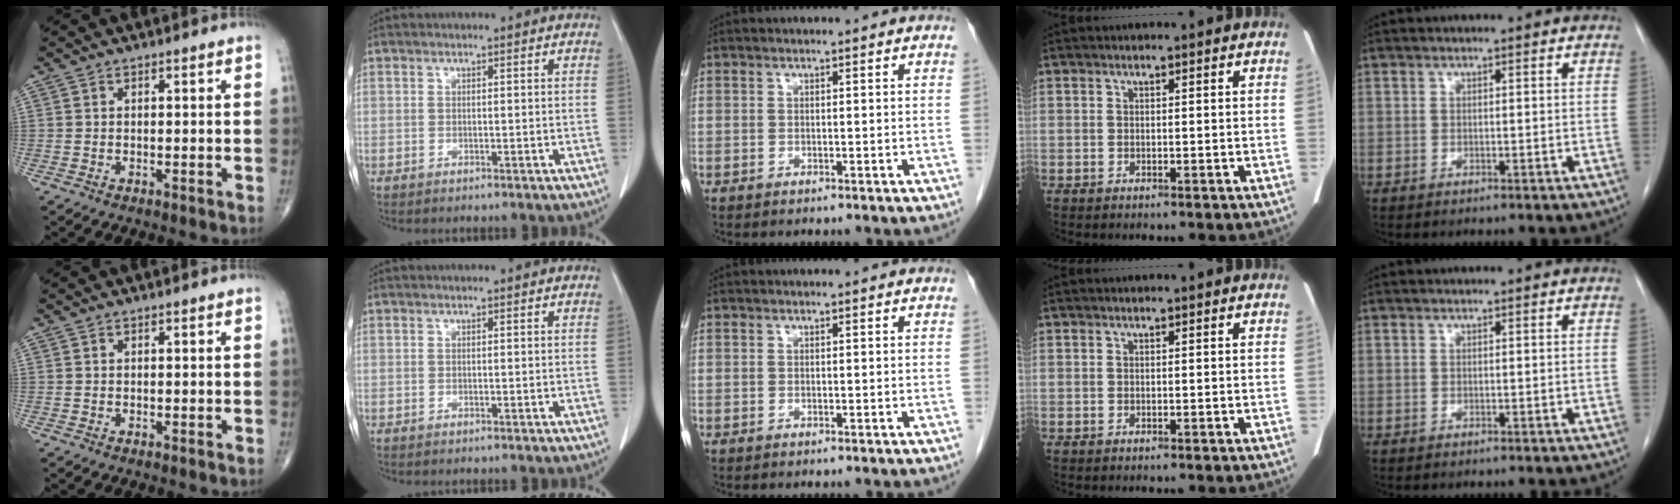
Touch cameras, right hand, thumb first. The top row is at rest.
{}